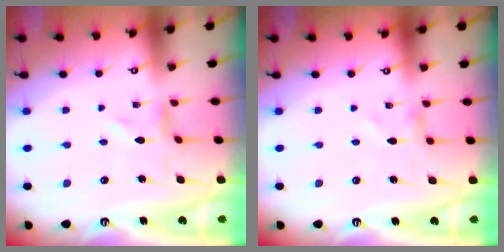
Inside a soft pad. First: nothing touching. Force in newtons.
{"total": 0.0}